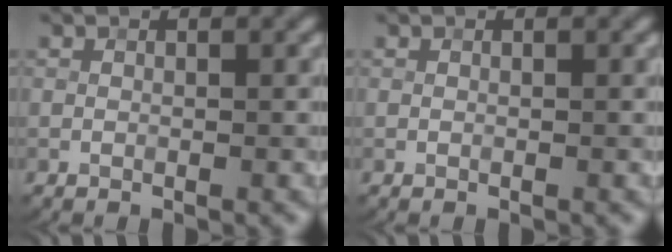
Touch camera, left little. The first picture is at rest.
{"total": 0.0}